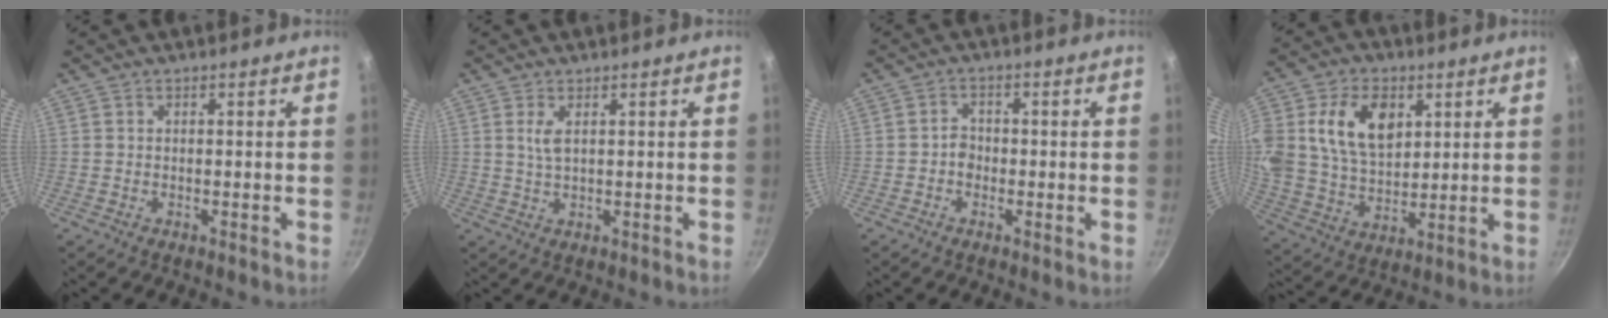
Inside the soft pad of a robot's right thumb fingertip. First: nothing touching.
{"total": 2.7, "force": [1.0, 1.1, 2.3], "torque": [-0.049, -0.009, 0.024]}
{"total": 2.5, "force": [-0.6, 2.1, 1.3], "torque": [-0.007, 0.011, -0.015]}
{"total": 17.4, "force": [5.2, 11.9, 11.5], "torque": [-0.202, -0.004, 0.101]}